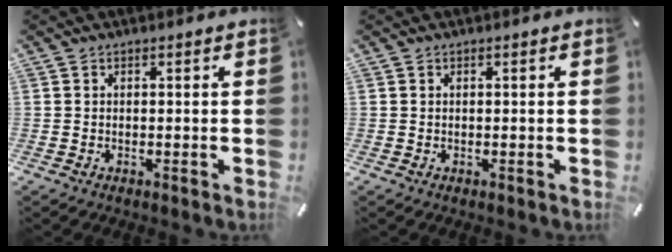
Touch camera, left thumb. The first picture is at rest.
{"total": 0.0}